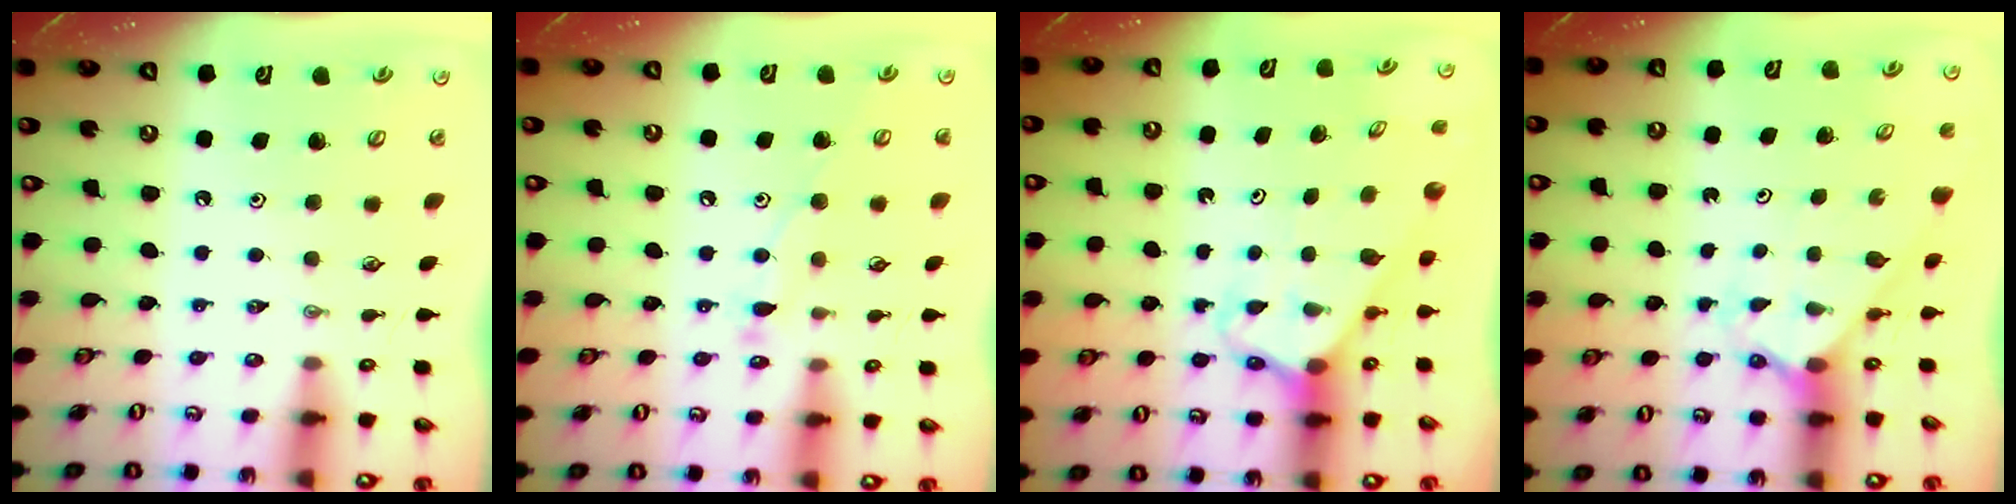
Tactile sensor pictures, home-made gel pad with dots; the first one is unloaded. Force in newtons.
{"total": 9.3, "press": 9.2, "slide": 0.7}
{"total": 2.4, "press": 2.4, "slide": 0.1}
{"total": 1.9, "press": 1.9, "slide": 0.1}